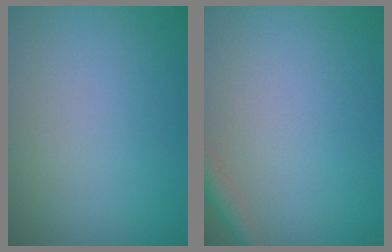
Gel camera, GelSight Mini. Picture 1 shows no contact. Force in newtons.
{"total": 2.0, "press": 2.0, "slide": 0.1}